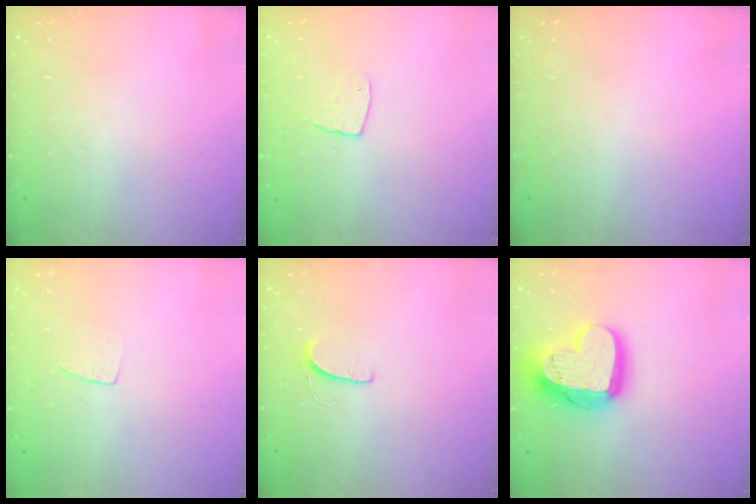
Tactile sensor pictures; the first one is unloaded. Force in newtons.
{"total": 6.0, "press": 6.0, "slide": 0.3}
{"total": 0.0}
{"total": 4.3, "press": 4.3, "slide": 0.3}
{"total": 5.4, "press": 5.4, "slide": 0.4}
{"total": 24.2, "press": 24.1, "slide": 1.8}